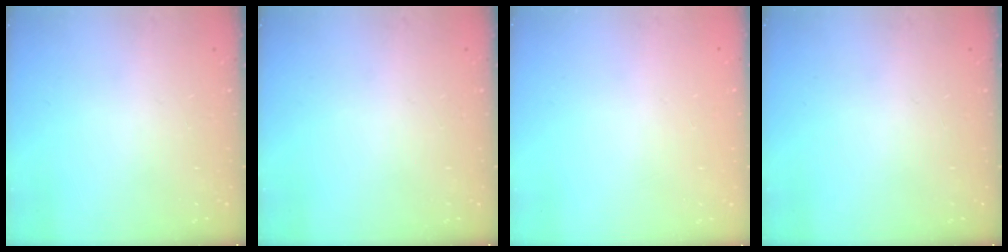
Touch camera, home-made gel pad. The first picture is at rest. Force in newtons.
{"total": 0.0}
{"total": 0.5, "press": 0.5, "slide": 0.1}
{"total": 0.0}